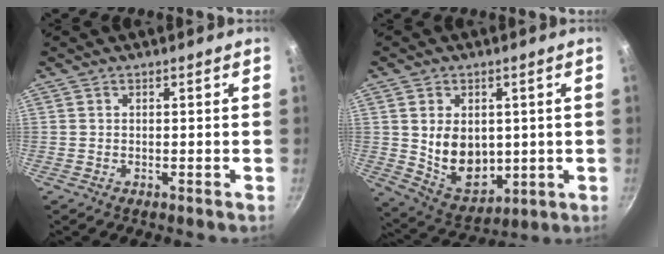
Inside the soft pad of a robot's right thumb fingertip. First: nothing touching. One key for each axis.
{"total": 11.9, "fx": 1.0, "fy": 8.7, "fz": 8.0, "tx": -0.102, "ty": -0.026, "tz": 0.043}